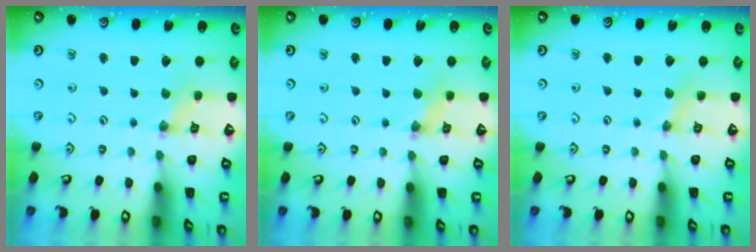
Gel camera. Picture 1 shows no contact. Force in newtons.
{"total": 1.6, "press": 1.6, "slide": 0.3}
{"total": 3.1, "press": 3.1, "slide": 0.5}